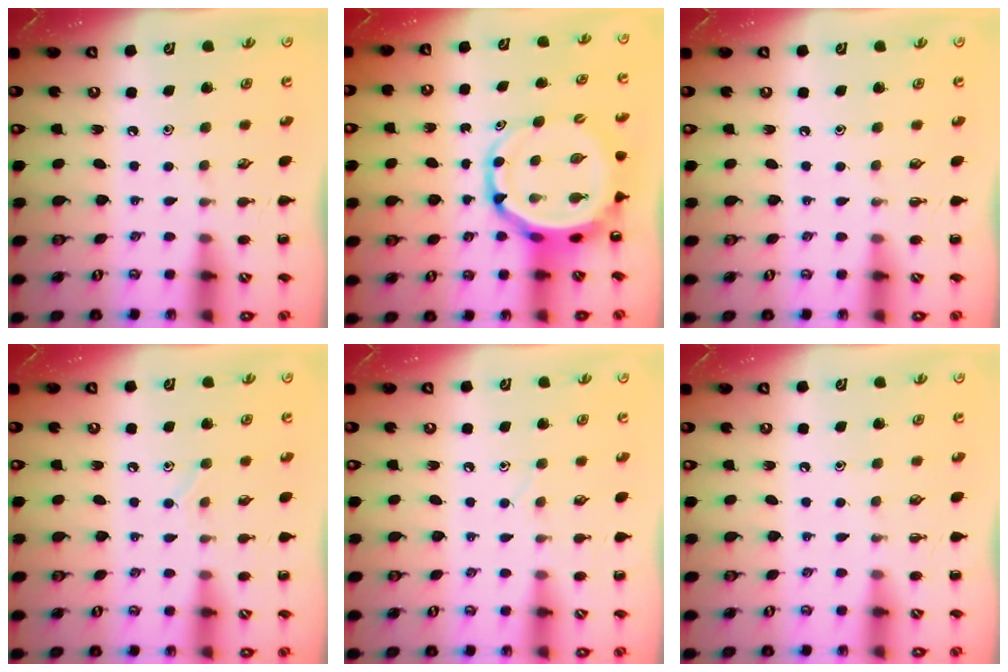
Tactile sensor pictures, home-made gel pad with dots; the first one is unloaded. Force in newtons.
{"total": 7.2, "press": 6.9, "slide": 2.2}
{"total": 0.0}
{"total": 5.5, "press": 5.3, "slide": 1.5}
{"total": 3.6, "press": 3.4, "slide": 1.0}
{"total": 0.0}